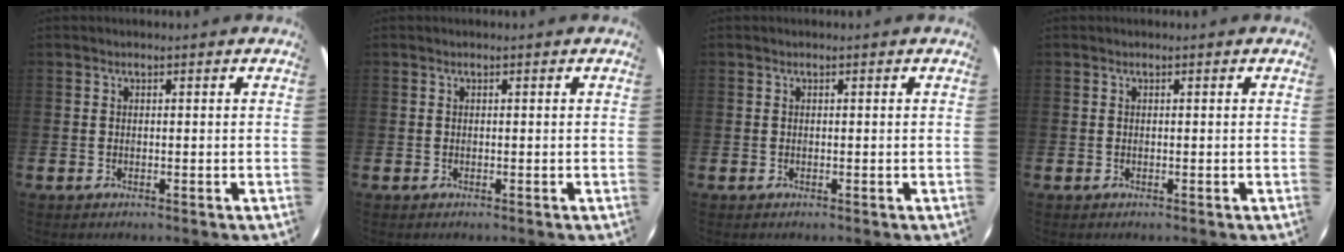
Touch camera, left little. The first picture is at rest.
{"total": 0.0}
{"total": 0.0}
{"total": 0.0}